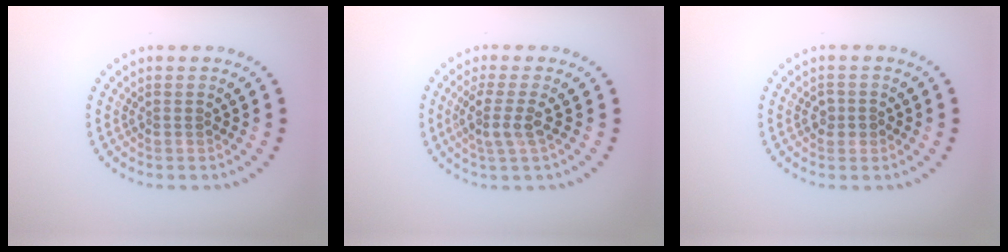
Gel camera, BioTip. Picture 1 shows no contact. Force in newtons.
{"total": 2.5, "press": 2.0, "slide": 1.6}
{"total": 1.3, "press": 1.3, "slide": 0.2}